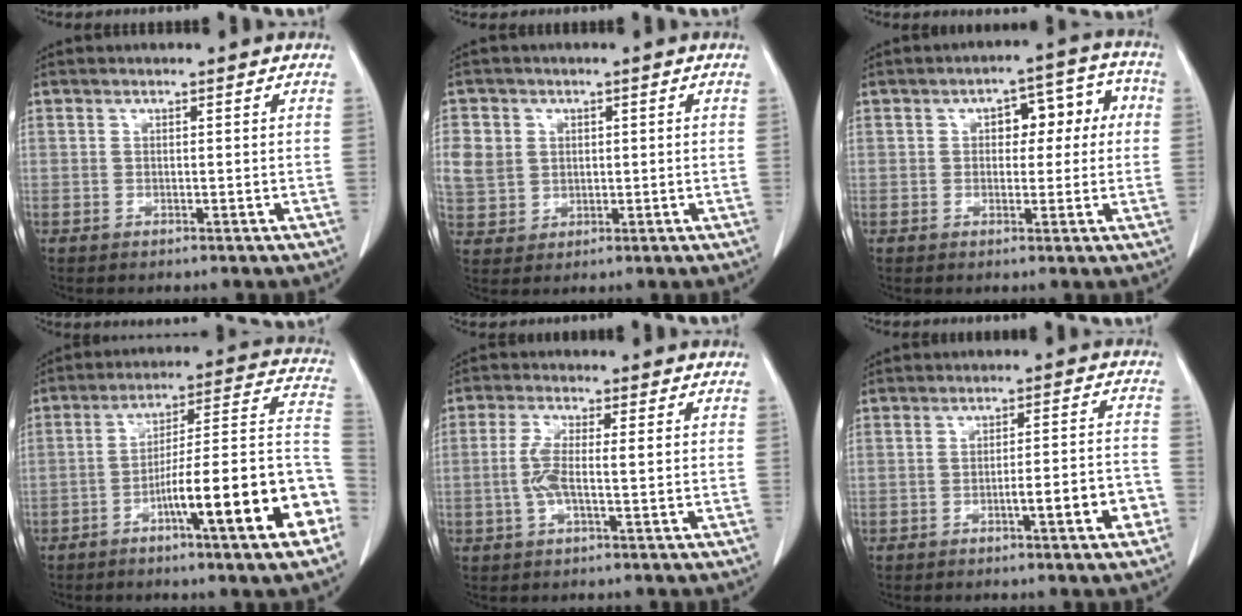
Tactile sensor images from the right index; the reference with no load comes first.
{"total": 7.6, "force": [1.7, 6.9, 2.6], "torque": [-0.071, 0.015, 0.047]}
{"total": 7.1, "force": [1.0, 3.8, 5.9], "torque": [-0.066, 0.040, 0.015]}
{"total": 19.4, "force": [-8.0, 1.2, 17.6], "torque": [-0.200, 0.021, -0.117]}
{"total": 4.3, "force": [-0.2, 0.9, 4.2], "torque": [-0.102, 0.009, -0.006]}
{"total": 6.2, "force": [-2.9, 0.5, 5.5], "torque": [-0.071, 0.016, -0.035]}